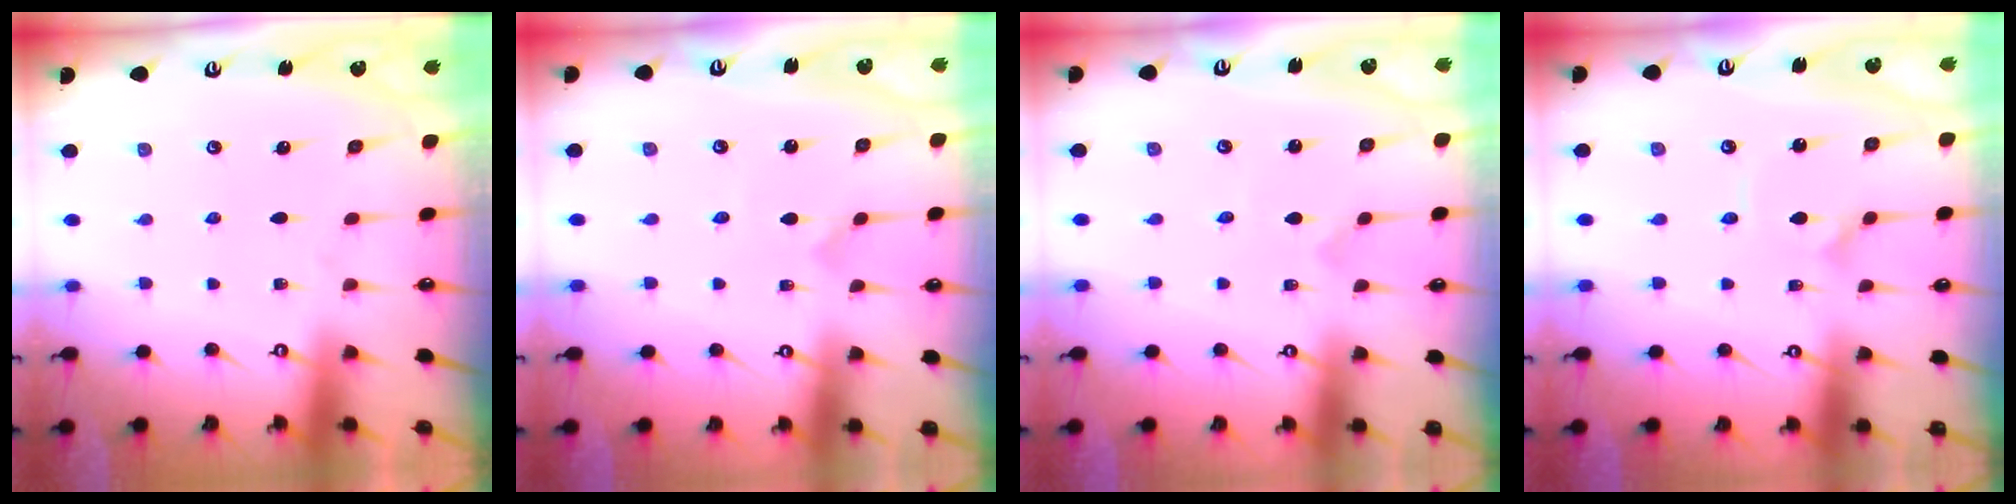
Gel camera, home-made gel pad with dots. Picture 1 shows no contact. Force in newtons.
{"total": 0.0}
{"total": 0.0}
{"total": 2.3, "press": 2.3, "slide": 0.2}